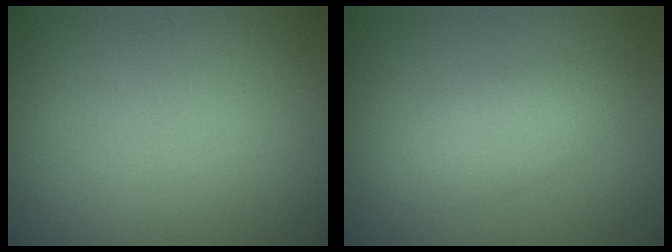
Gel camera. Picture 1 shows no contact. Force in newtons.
{"total": 3.0, "press": 3.0, "slide": 0.1}